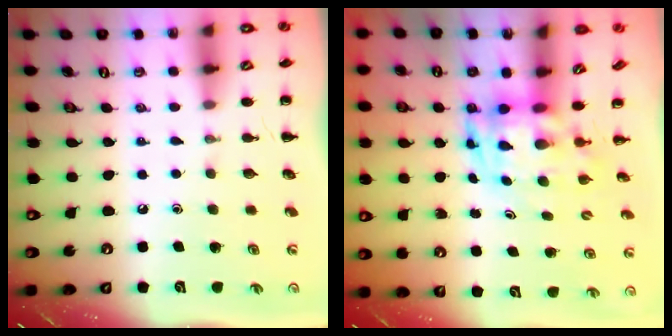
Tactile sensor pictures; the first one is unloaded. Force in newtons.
{"total": 4.0, "press": 3.9, "slide": 0.7}